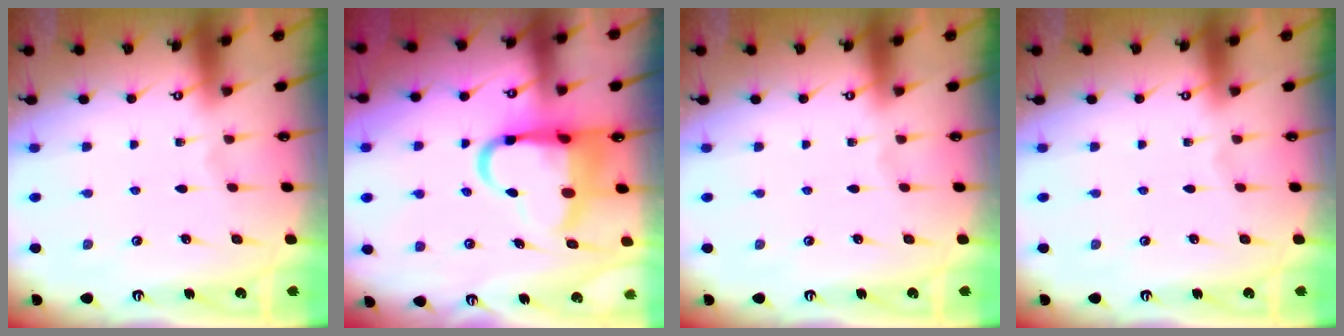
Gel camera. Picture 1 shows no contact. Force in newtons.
{"total": 11.6, "press": 11.1, "slide": 3.0}
{"total": 0.0}
{"total": 0.0}